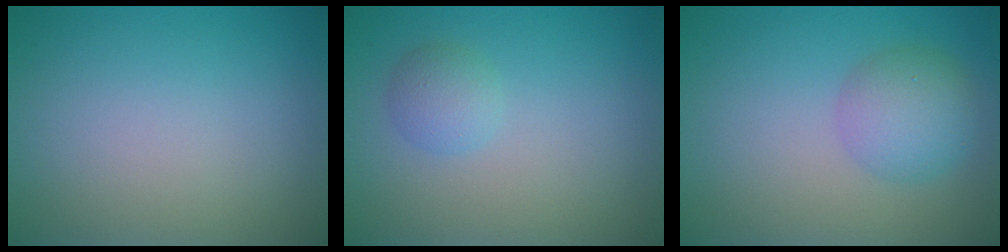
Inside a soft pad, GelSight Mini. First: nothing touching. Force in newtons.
{"total": 1.7, "press": 1.7, "slide": 0.2}
{"total": 3.7, "press": 3.7, "slide": 0.1}